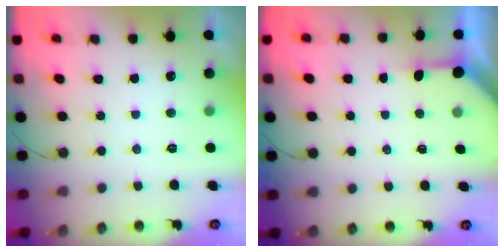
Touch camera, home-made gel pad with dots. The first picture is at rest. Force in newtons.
{"total": 2.7, "press": 2.6, "slide": 0.3}